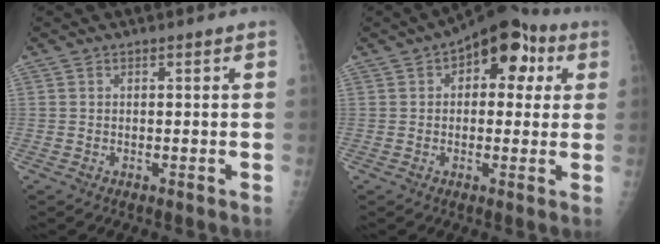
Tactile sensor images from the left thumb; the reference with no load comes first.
{"total": 11.9, "force": [4.0, 7.1, 8.6], "torque": [-0.065, 0.017, 0.046]}